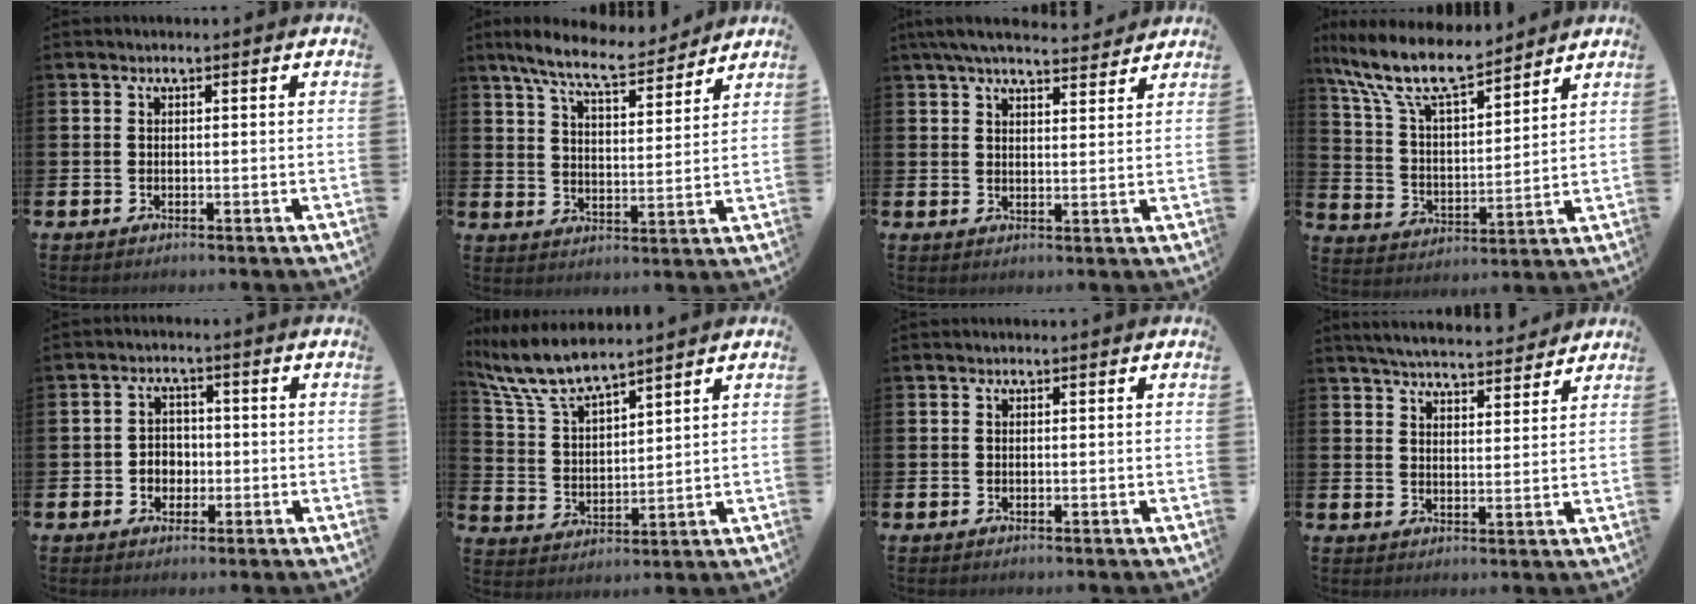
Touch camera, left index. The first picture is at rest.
{"total": 8.8, "force": [8.0, 1.3, 3.4], "torque": [-0.084, -0.039, 0.142]}
{"total": 6.0, "force": [5.5, 1.1, 2.0], "torque": [-0.046, -0.022, 0.100]}
{"total": 11.1, "force": [9.5, 2.6, 5.0], "torque": [-0.135, -0.050, 0.169]}
{"total": 2.9, "force": [-0.7, 2.6, 1.1], "torque": [-0.014, 0.002, -0.022]}
{"total": 7.8, "force": [7.2, 1.1, 2.8], "torque": [-0.085, -0.032, 0.129]}
{"total": 0.0}
{"total": 5.5, "force": [5.4, 0.6, 0.8], "torque": [-0.025, -0.032, 0.094]}